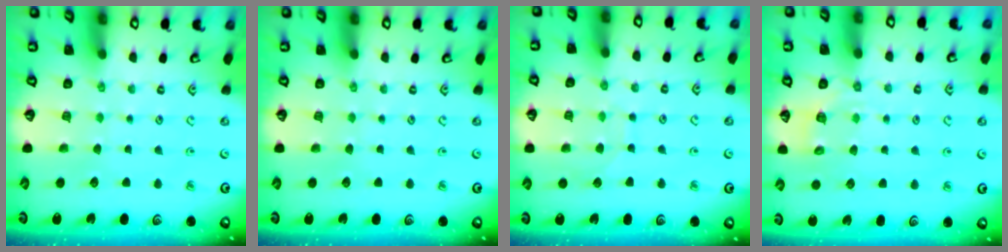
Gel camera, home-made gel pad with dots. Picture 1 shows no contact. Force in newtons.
{"total": 0.0}
{"total": 6.1, "press": 6.1, "slide": 0.6}
{"total": 4.7, "press": 4.4, "slide": 1.4}